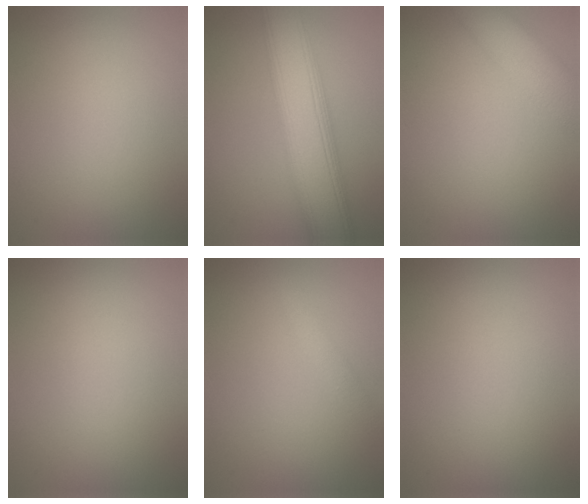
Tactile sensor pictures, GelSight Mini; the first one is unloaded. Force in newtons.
{"total": 9.7, "press": 9.7, "slide": 0.7}
{"total": 5.7, "press": 5.7, "slide": 0.2}
{"total": 0.0}
{"total": 1.4, "press": 1.4, "slide": 0.1}
{"total": 0.0}